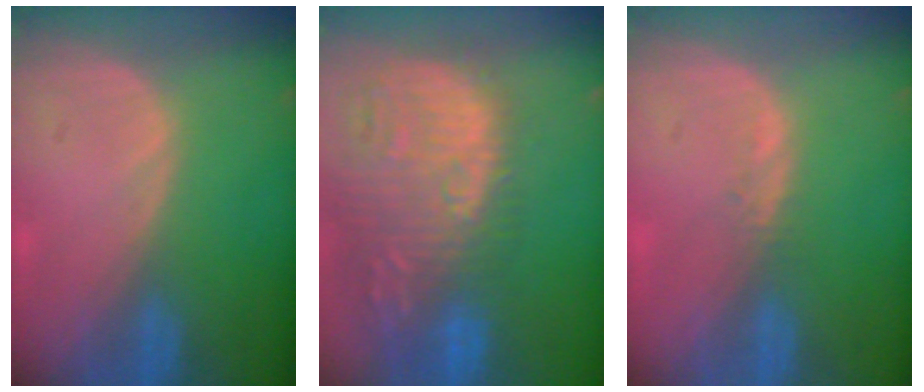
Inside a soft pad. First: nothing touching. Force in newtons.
{"total": 15.7, "press": 13.1, "slide": 8.6}
{"total": 0.9, "press": 0.8, "slide": 0.4}